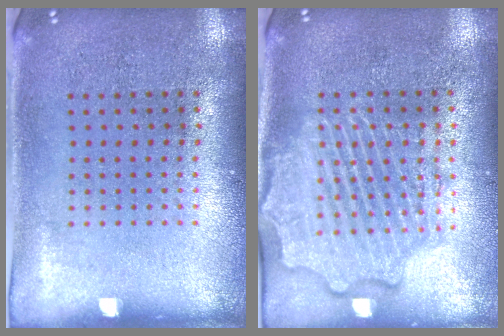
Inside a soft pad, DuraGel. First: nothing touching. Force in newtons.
{"total": 2.6, "press": 2.6, "slide": 0.3}